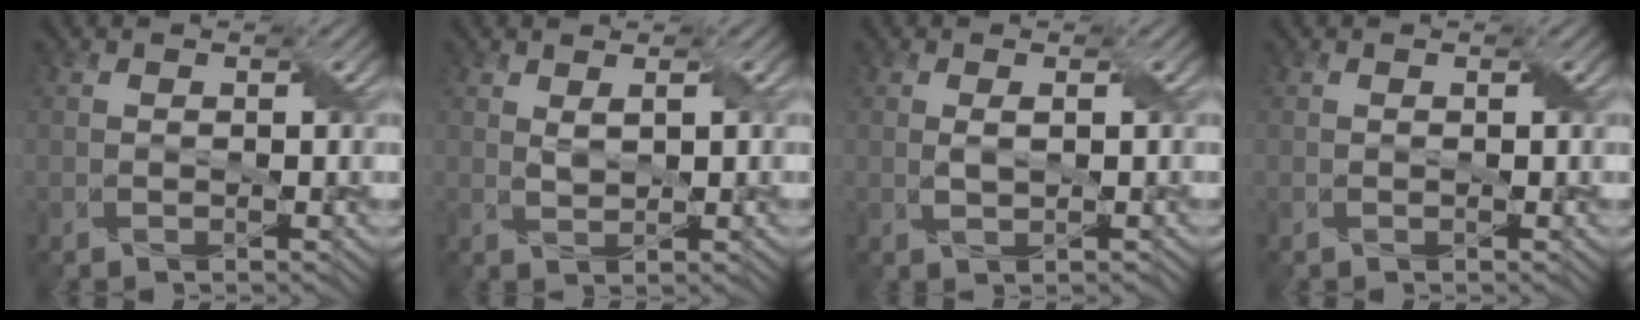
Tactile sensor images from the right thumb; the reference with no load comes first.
{"total": 1.4, "force": [0.8, 0.3, 1.1], "torque": [-0.029, 0.000, 0.019]}
{"total": 1.4, "force": [0.3, 0.5, 1.3], "torque": [-0.031, 0.001, 0.009]}
{"total": 0.0}